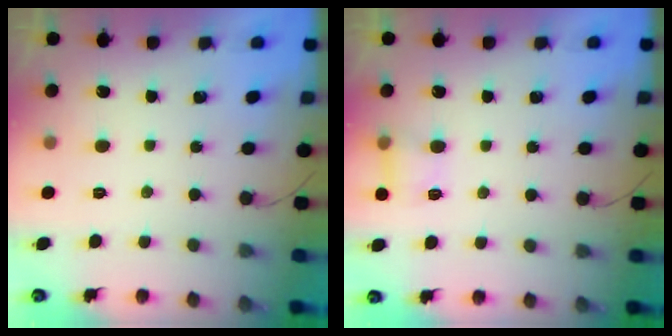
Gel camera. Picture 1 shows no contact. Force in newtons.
{"total": 4.5, "press": 4.4, "slide": 1.2}